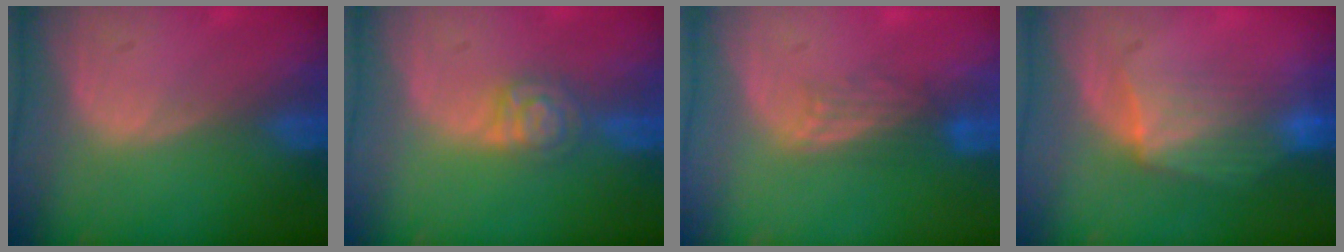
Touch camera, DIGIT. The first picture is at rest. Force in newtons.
{"total": 4.7, "press": 4.0, "slide": 2.5}
{"total": 2.8, "press": 2.7, "slide": 0.6}
{"total": 7.0, "press": 6.5, "slide": 2.5}